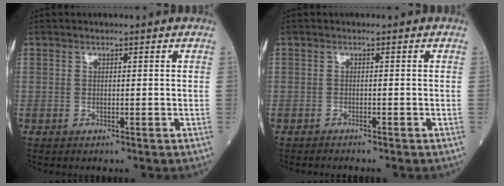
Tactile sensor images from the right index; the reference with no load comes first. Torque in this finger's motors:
{"motor_torque": [-0.15, -0.08, -0.07, -0.02]}